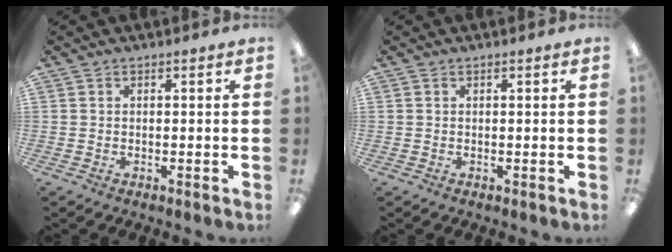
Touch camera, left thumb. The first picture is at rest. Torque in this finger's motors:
{"motor_torque": [-0.17, -0.02, 0.17, -0.09, 0.00]}